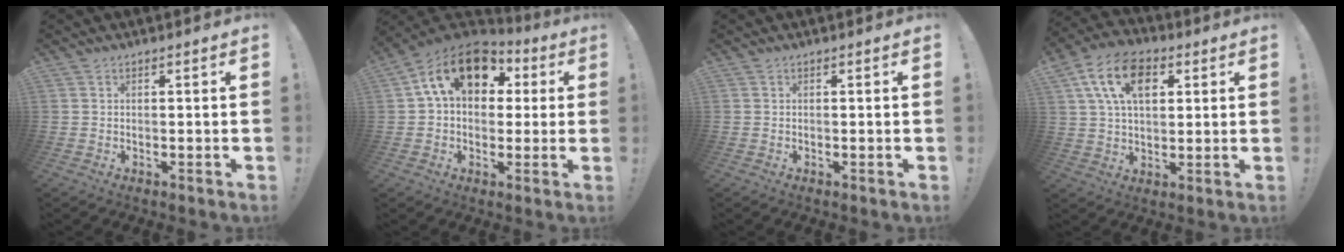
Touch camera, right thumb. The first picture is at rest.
{"total": 17.5, "force": [6.1, 11.4, 11.9], "torque": [-0.189, -0.005, 0.107]}
{"total": 0.0}
{"total": 14.7, "force": [5.3, 9.2, 10.1], "torque": [-0.168, -0.002, 0.097]}